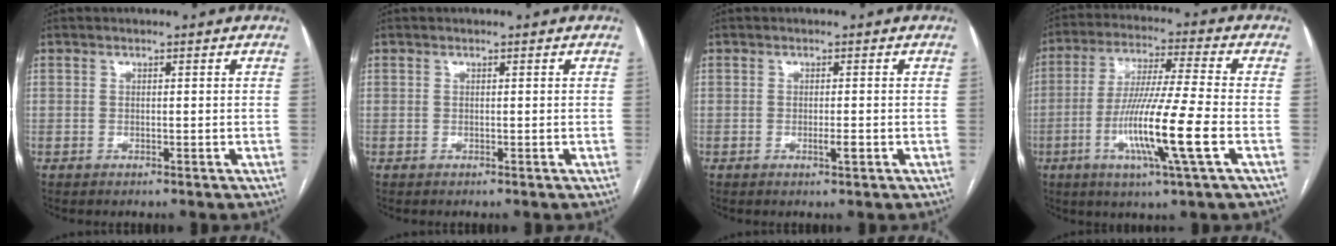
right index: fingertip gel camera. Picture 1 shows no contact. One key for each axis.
{"total": 0.0}
{"total": 1.4, "fx": -0.5, "fy": 0.1, "fz": 1.3, "tx": -0.024, "ty": -0.002, "tz": -0.008}
{"total": 13.9, "fx": -4.2, "fy": -0.7, "fz": 13.3, "tx": -0.262, "ty": -0.017, "tz": -0.085}